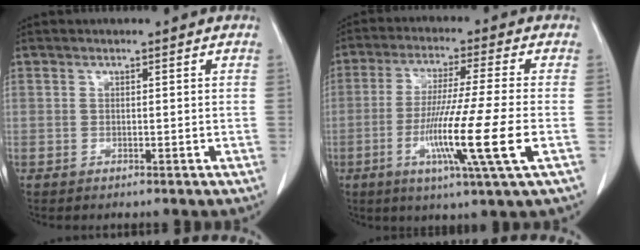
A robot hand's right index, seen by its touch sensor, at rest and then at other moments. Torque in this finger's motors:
{"motor_torque": [1.84, -0.30, 1.05, 0.21]}